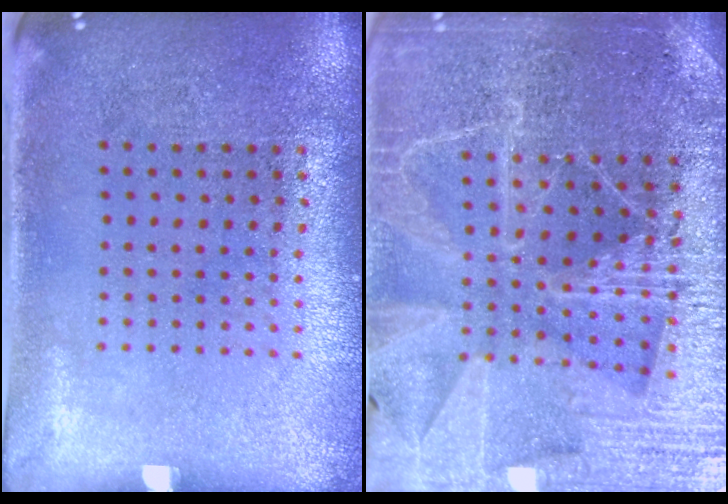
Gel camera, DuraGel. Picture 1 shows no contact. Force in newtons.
{"total": 4.7, "press": 4.3, "slide": 1.8}